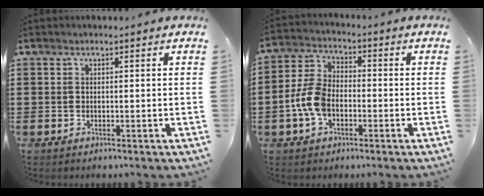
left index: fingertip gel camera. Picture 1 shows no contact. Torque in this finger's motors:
{"motor_torque": [1.55, 0.59, 0.70, 0.15]}